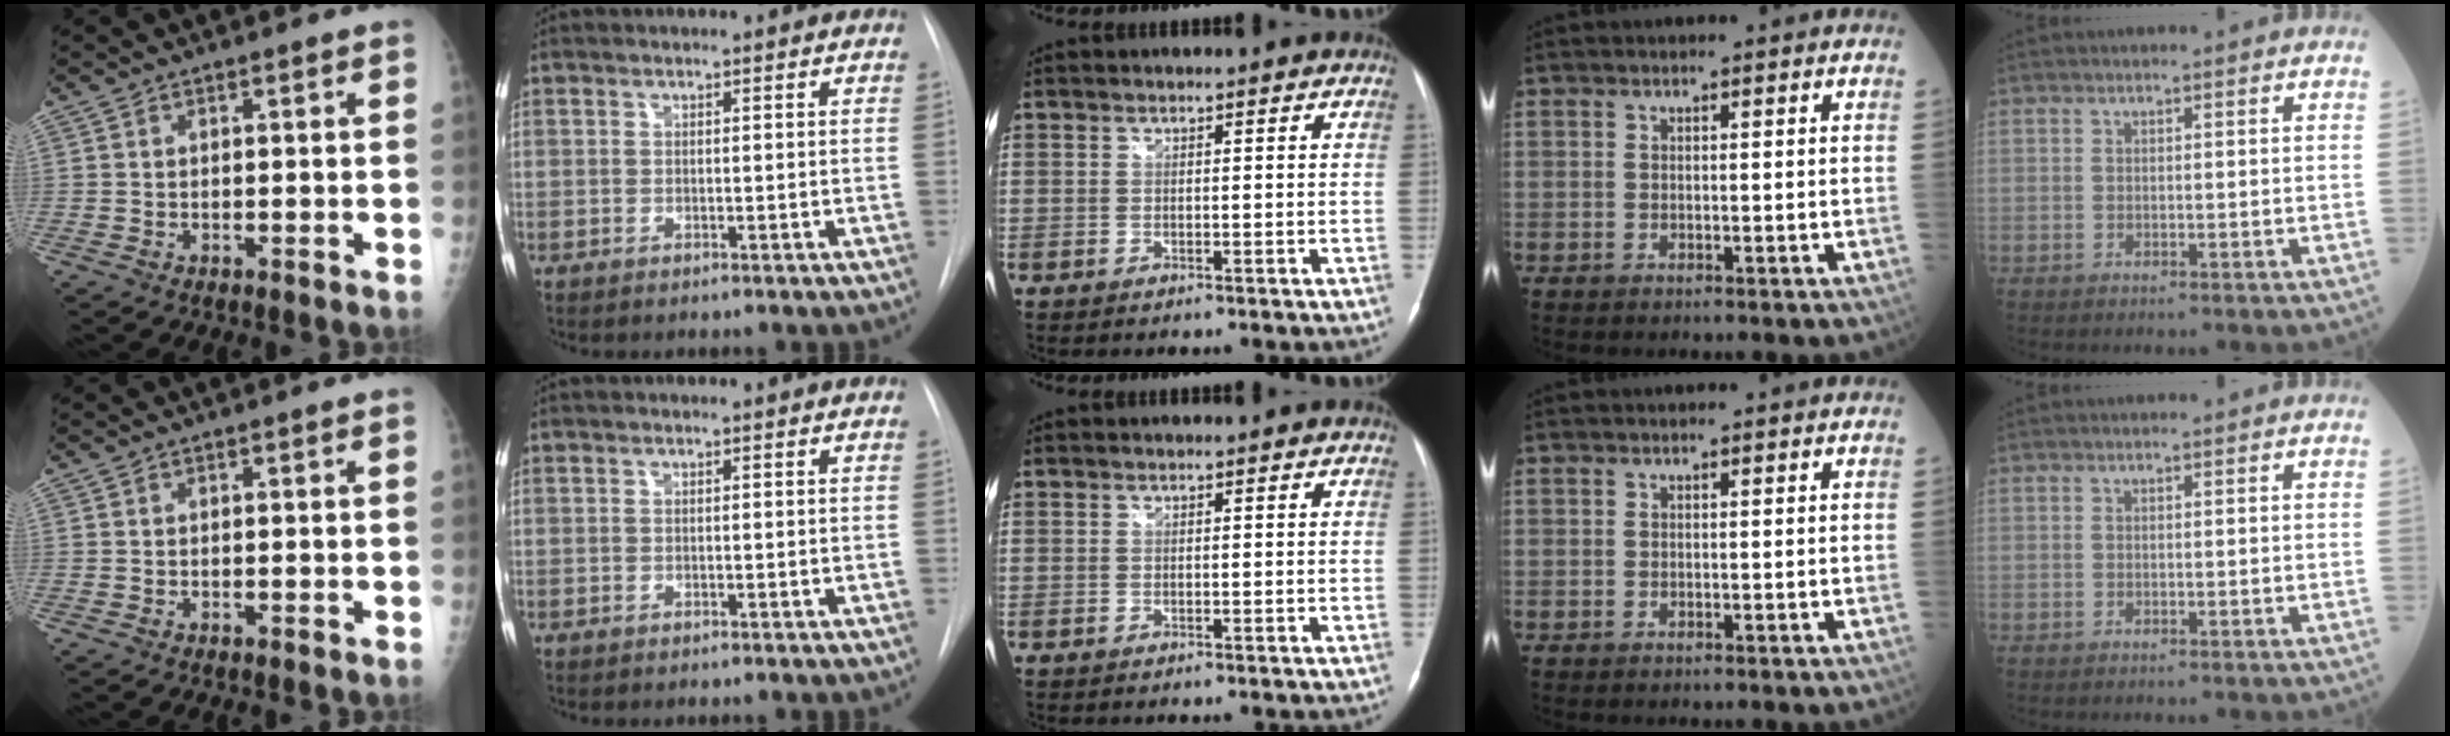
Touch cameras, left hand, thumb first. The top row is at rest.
{}